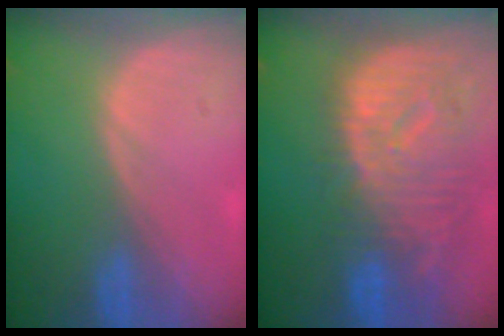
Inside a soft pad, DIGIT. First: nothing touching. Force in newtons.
{"total": 12.6, "press": 10.9, "slide": 6.3}